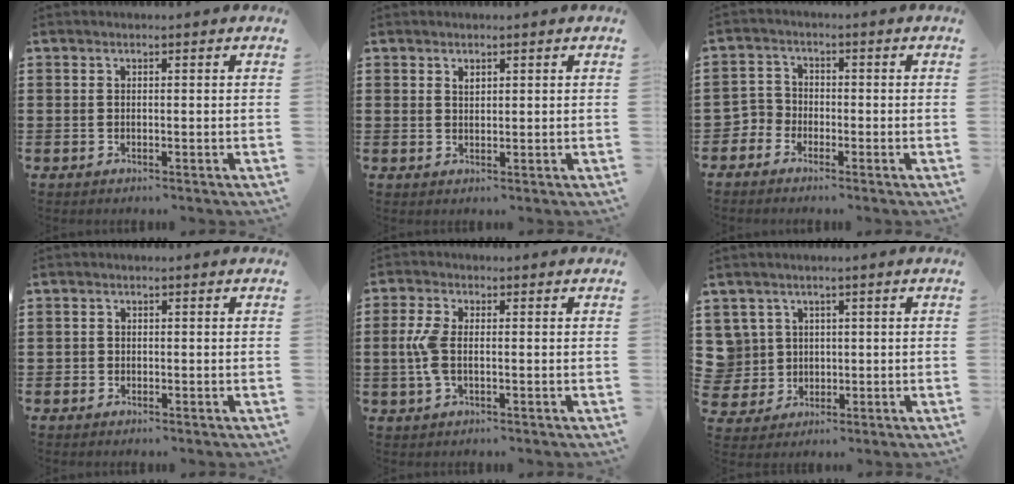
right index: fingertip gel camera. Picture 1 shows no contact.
{"total": 1.0, "force": [0.7, 0.5, 0.4], "torque": [-0.010, 0.002, 0.014]}
{"total": 2.9, "force": [-2.2, 1.9, 0.1], "torque": [-0.021, 0.002, -0.052]}
{"total": 0.6, "force": [-0.3, 0.6, 0.1], "torque": [-0.003, 0.003, -0.007]}
{"total": 4.8, "force": [-0.5, 2.2, 4.3], "torque": [-0.114, -0.010, -0.019]}
{"total": 4.6, "force": [1.0, 4.5, 0.2], "torque": [-0.039, 0.011, 0.017]}